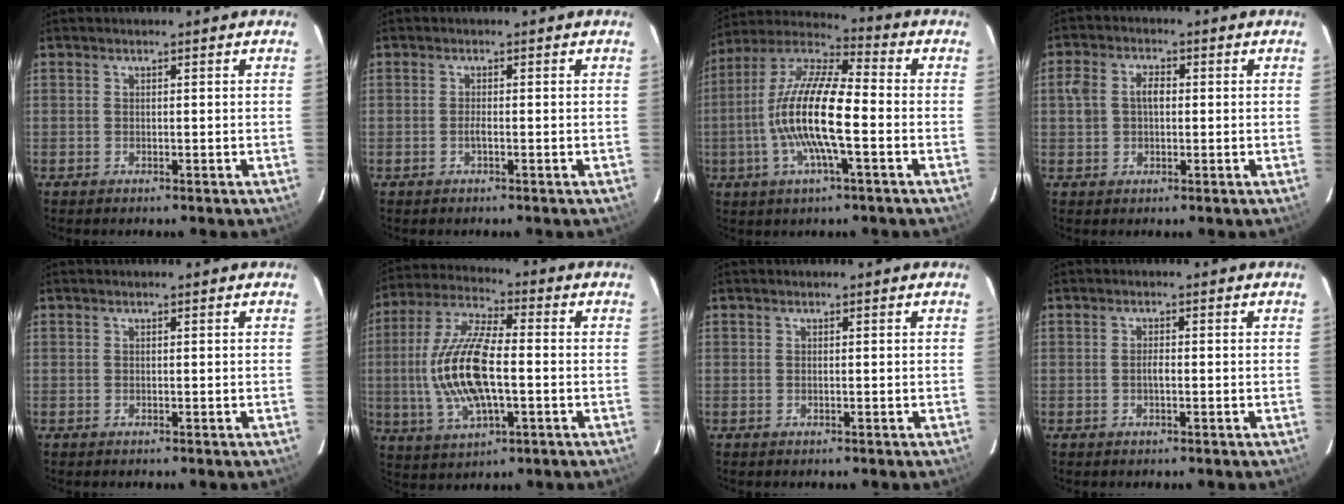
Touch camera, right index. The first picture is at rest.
{"total": 1.0, "force": [-0.4, 0.1, 0.9], "torque": [-0.019, 0.001, -0.009]}
{"total": 15.8, "force": [-3.0, 3.5, 15.1], "torque": [-0.294, 0.002, -0.067]}
{"total": 5.2, "force": [0.3, 3.6, 3.7], "torque": [-0.072, 0.015, 0.004]}
{"total": 0.0}
{"total": 16.0, "force": [-1.6, 6.2, 14.7], "torque": [-0.305, 0.003, -0.028]}
{"total": 0.0}
{"total": 1.4, "force": [-0.3, 0.5, 1.3], "torque": [-0.026, 0.002, -0.008]}